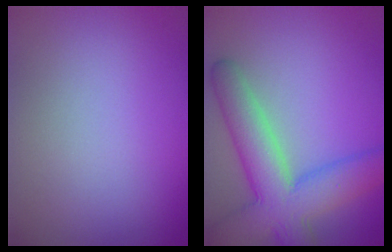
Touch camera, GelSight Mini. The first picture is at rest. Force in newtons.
{"total": 8.3, "press": 8.3, "slide": 0.5}